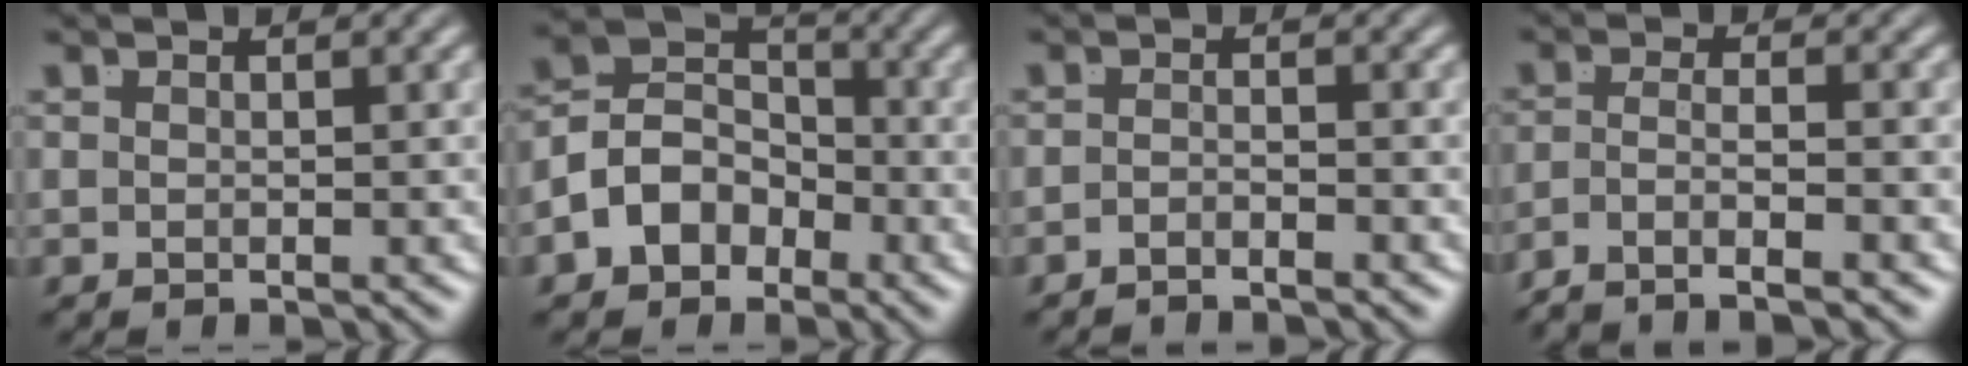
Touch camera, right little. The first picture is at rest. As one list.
[{"total": 8.9, "force": [-1.0, 7.5, 4.7], "torque": [-0.104, -0.017, -0.020]}, {"total": 1.9, "force": [-1.8, -0.7, 0.2], "torque": [0.001, -0.006, -0.031]}, {"total": 4.8, "force": [-4.0, 1.0, 2.5], "torque": [-0.050, -0.027, -0.055]}]